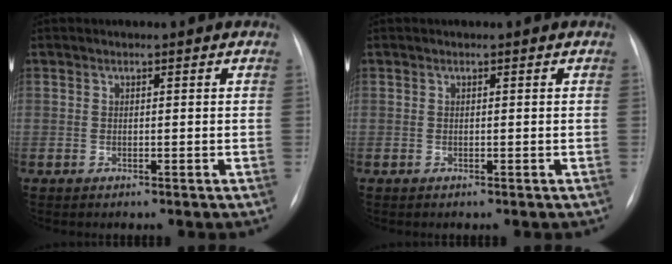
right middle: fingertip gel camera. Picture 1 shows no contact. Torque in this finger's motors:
{"motor_torque": [-0.01, 0.00, 0.00, 0.00]}